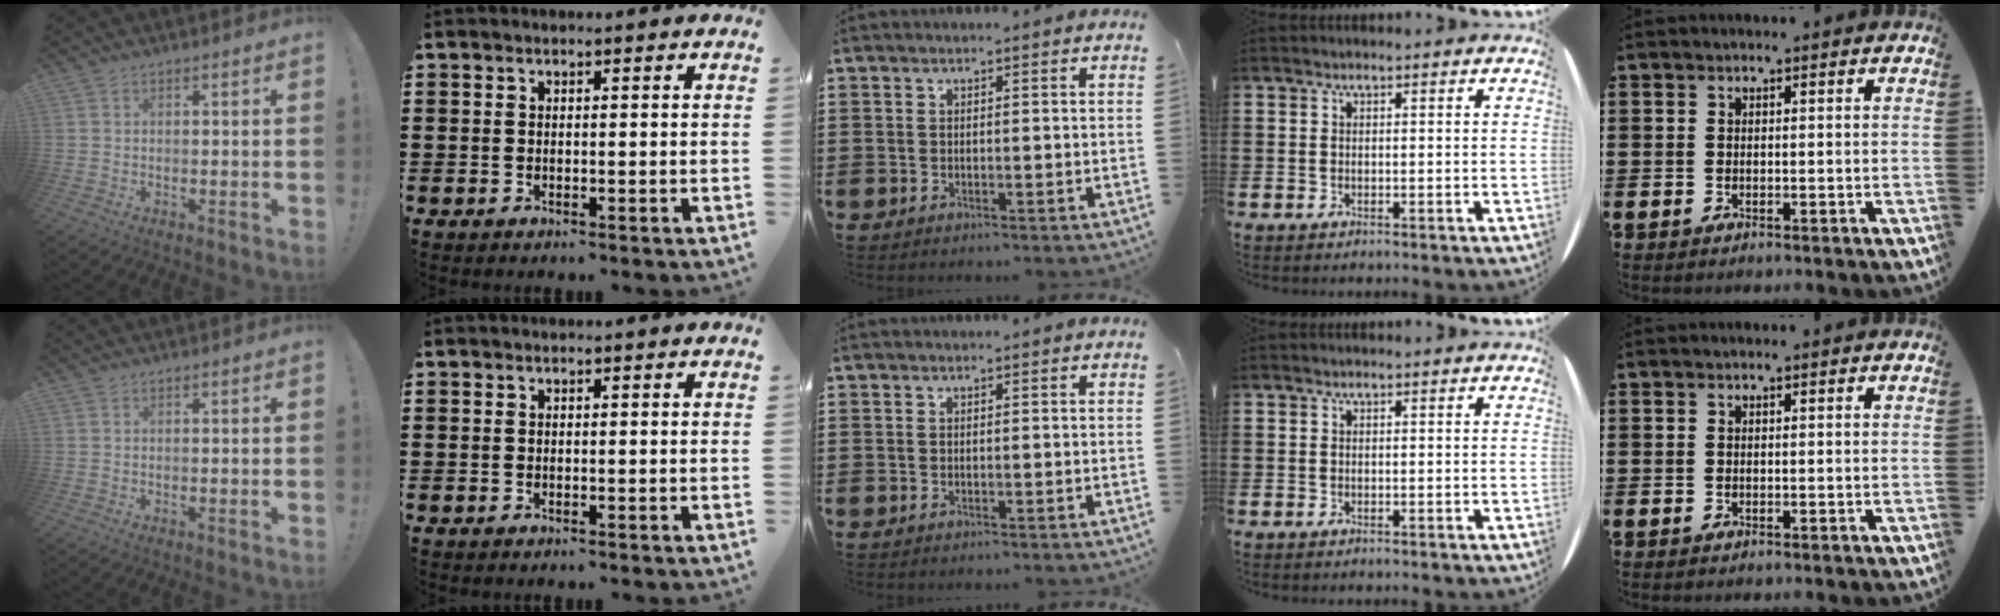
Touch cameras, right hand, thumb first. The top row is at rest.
{}